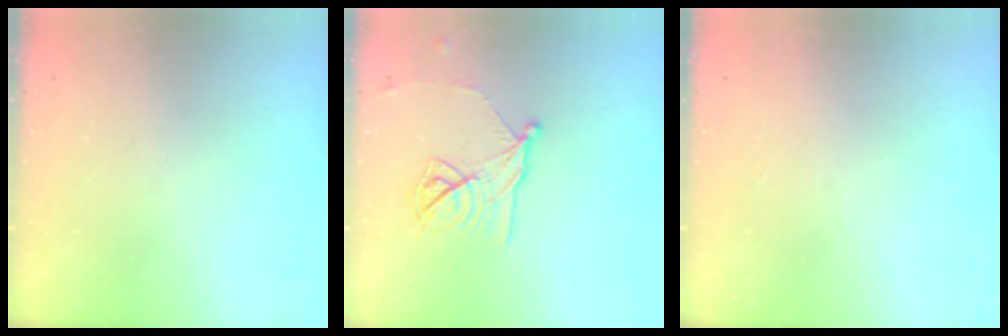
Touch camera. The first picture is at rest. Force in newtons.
{"total": 12.9, "press": 12.9, "slide": 0.2}
{"total": 1.5, "press": 1.5, "slide": 0.1}